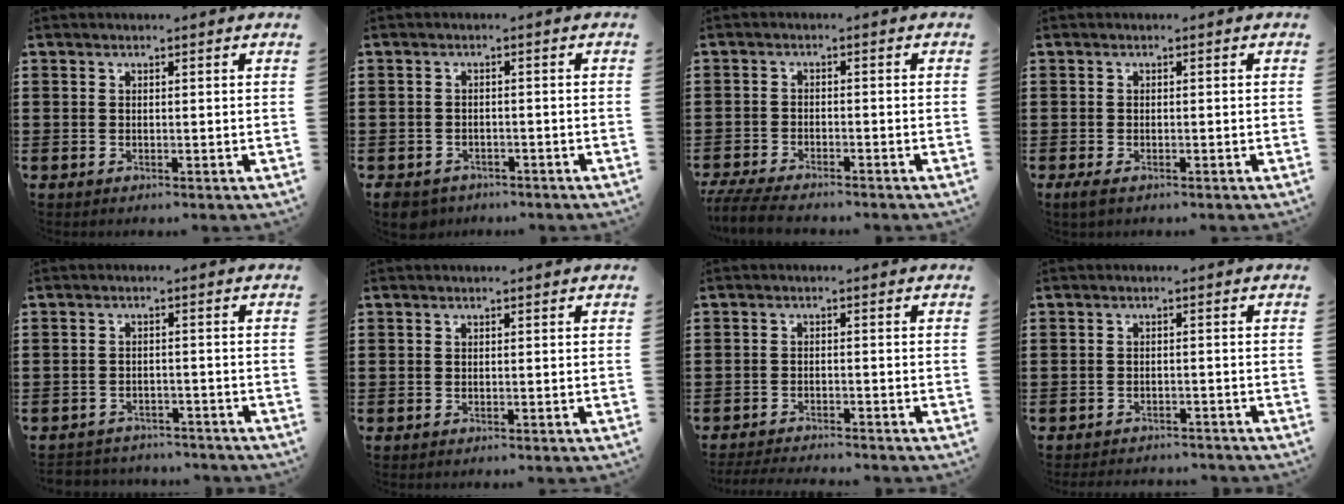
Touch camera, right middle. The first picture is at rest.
{"total": 2.1, "force": [-1.9, 0.8, 0.2], "torque": [-0.017, -0.001, -0.046]}
{"total": 4.0, "force": [-3.8, 0.3, 1.2], "torque": [-0.040, -0.010, -0.082]}
{"total": 0.8, "force": [-0.4, 0.3, 0.6], "torque": [-0.021, -0.004, -0.010]}
{"total": 2.5, "force": [-2.4, 0.5, -0.2], "torque": [-0.004, 0.001, -0.055]}
{"total": 0.0}
{"total": 2.5, "force": [-2.5, 0.1, 0.3], "torque": [-0.007, -0.001, -0.052]}
{"total": 1.8, "force": [-1.8, 0.2, -0.1], "torque": [-0.004, 0.002, -0.041]}